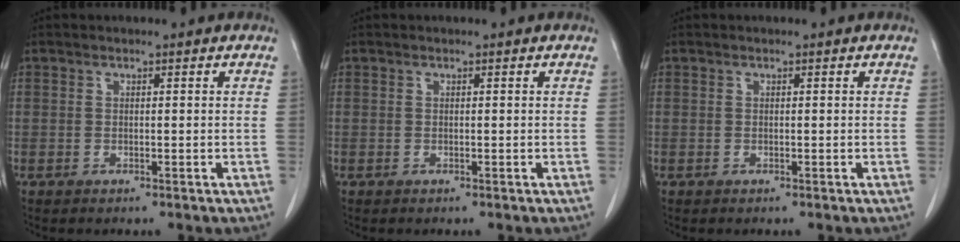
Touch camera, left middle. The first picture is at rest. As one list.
[{"total": 0.0}, {"total": 0.0}]